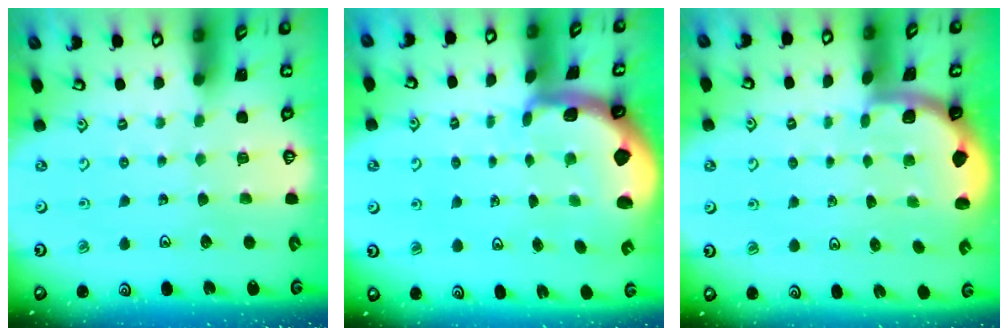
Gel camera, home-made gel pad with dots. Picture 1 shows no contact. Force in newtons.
{"total": 1.9, "press": 1.9, "slide": 0.4}
{"total": 1.4, "press": 1.4, "slide": 0.1}